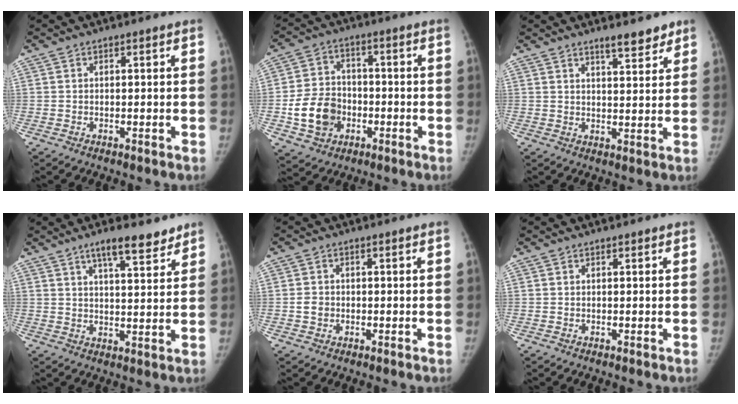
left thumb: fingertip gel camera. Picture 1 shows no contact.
{"total": 11.0, "force": [-3.1, 8.9, 5.6], "torque": [-0.077, 0.019, -0.054]}
{"total": 5.3, "force": [4.2, 1.4, 3.0], "torque": [-0.023, -0.030, 0.063]}
{"total": 8.5, "force": [6.2, 2.3, 5.3], "torque": [-0.057, -0.036, 0.097]}
{"total": 2.2, "force": [-0.4, 1.9, 0.9], "torque": [-0.007, 0.005, -0.007]}
{"total": 0.0}